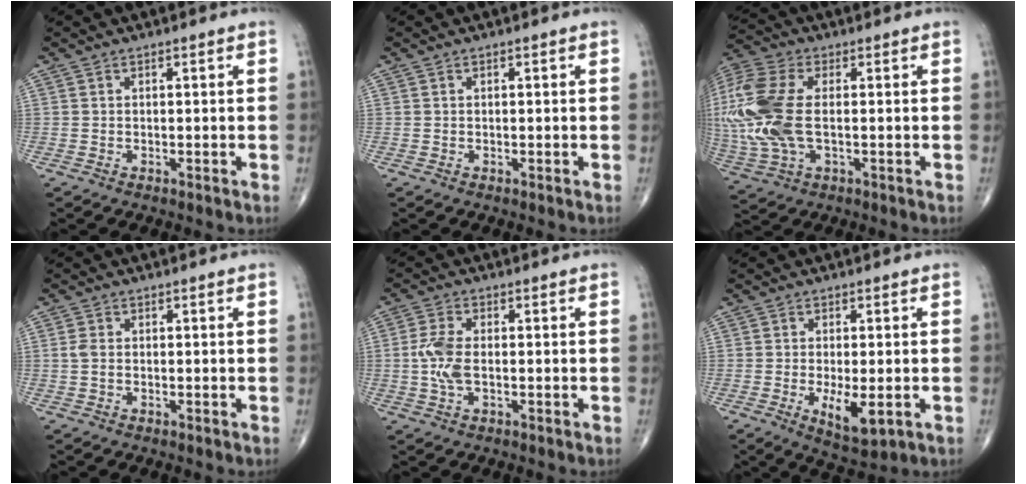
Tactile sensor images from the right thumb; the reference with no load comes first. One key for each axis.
{"total": 0.0}
{"total": 19.2, "fx": 0.4, "fy": 10.7, "fz": 15.9, "tx": -0.409, "ty": 0.001, "tz": 0.012}
{"total": 1.7, "fx": 0.0, "fy": 1.1, "fz": 1.3, "tx": -0.033, "ty": 0.002, "tz": -0.001}
{"total": 5.6, "fx": -0.4, "fy": 2.7, "fz": 4.9, "tx": -0.121, "ty": 0.004, "tz": -0.009}
{"total": 6.9, "fx": -1.7, "fy": 2.6, "fz": 6.1, "tx": -0.102, "ty": -0.017, "tz": -0.020}